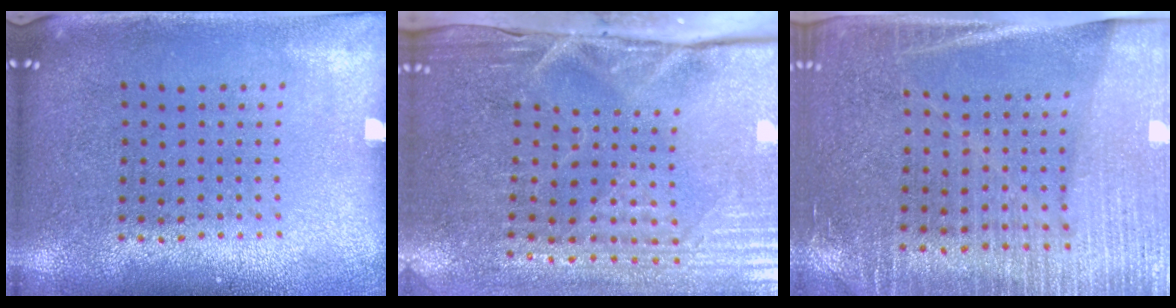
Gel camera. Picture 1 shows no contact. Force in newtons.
{"total": 4.7, "press": 4.0, "slide": 2.5}
{"total": 3.4, "press": 3.1, "slide": 1.4}